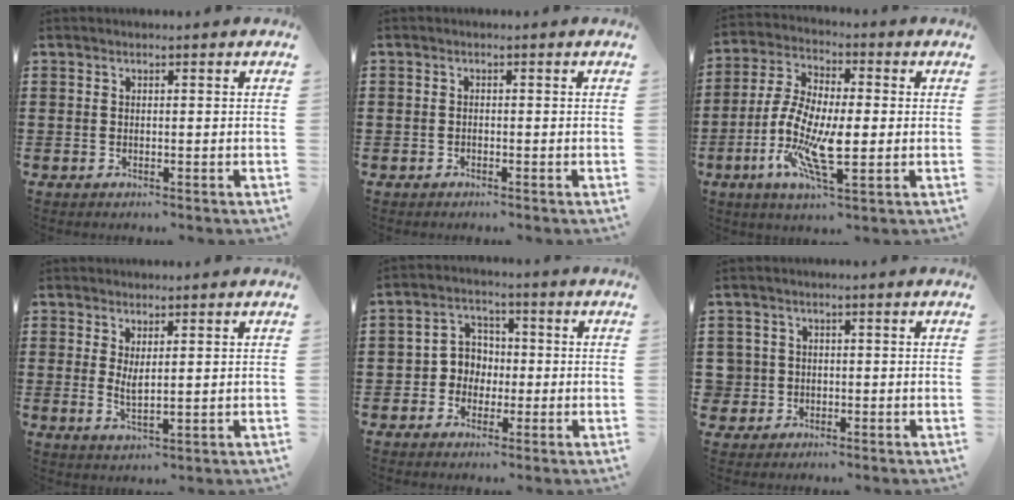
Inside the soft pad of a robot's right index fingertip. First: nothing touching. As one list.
[{"total": 0.7, "force": [-0.5, 0.4, 0.1], "torque": [-0.002, 0.000, -0.012]}, {"total": 11.4, "force": [-3.0, 4.4, 10.1], "torque": [-0.223, -0.007, -0.059]}, {"total": 2.6, "force": [1.2, 0.6, 2.2], "torque": [-0.046, 0.001, 0.021]}, {"total": 4.3, "force": [-1.0, 4.0, 1.2], "torque": [-0.039, 0.013, -0.023]}, {"total": 2.4, "force": [-0.3, 2.3, 0.2], "torque": [-0.017, 0.006, -0.009]}]